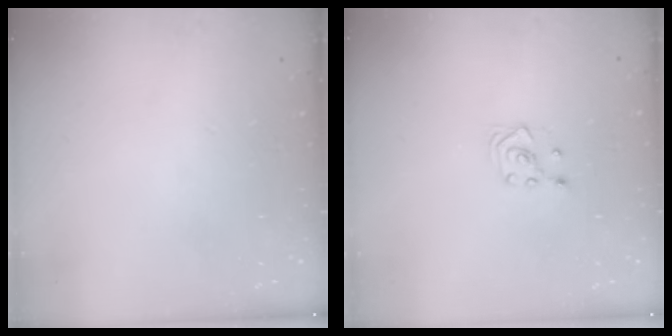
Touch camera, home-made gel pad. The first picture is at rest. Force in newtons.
{"total": 3.0, "press": 2.6, "slide": 1.5}